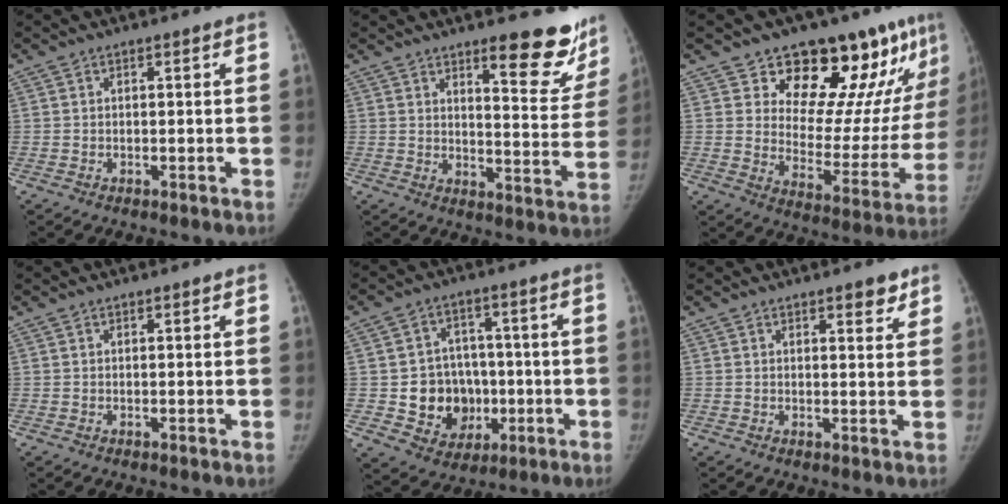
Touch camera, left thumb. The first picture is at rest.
{"total": 13.4, "force": [9.8, 3.7, 8.4], "torque": [-0.058, -0.076, 0.129]}
{"total": 21.7, "force": [15.0, 9.1, 12.9], "torque": [-0.122, -0.098, 0.214]}
{"total": 0.0}
{"total": 11.8, "force": [-1.8, 10.2, 5.7], "torque": [-0.037, 0.013, -0.015]}
{"total": 3.6, "force": [2.5, 1.3, 2.2], "torque": [-0.013, -0.014, 0.032]}